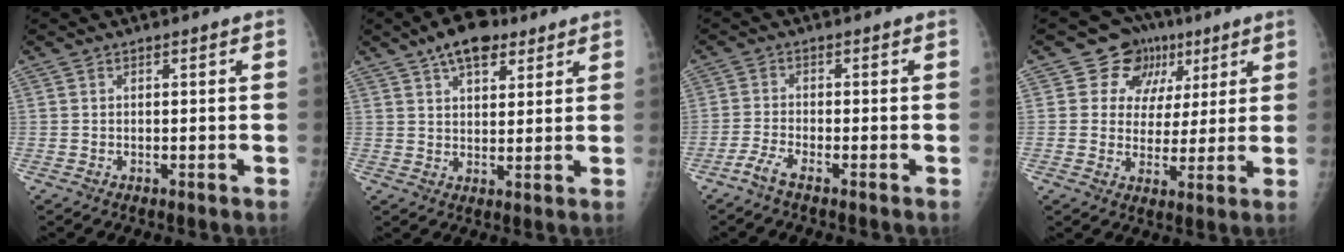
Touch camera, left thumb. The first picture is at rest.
{"total": 9.5, "force": [5.9, 4.8, 5.7], "torque": [-0.067, -0.012, 0.096]}
{"total": 3.0, "force": [-2.4, 0.4, 1.8], "torque": [-0.051, 0.006, -0.057]}
{"total": 10.5, "force": [5.0, 8.9, 2.4], "torque": [0.017, -0.001, 0.074]}